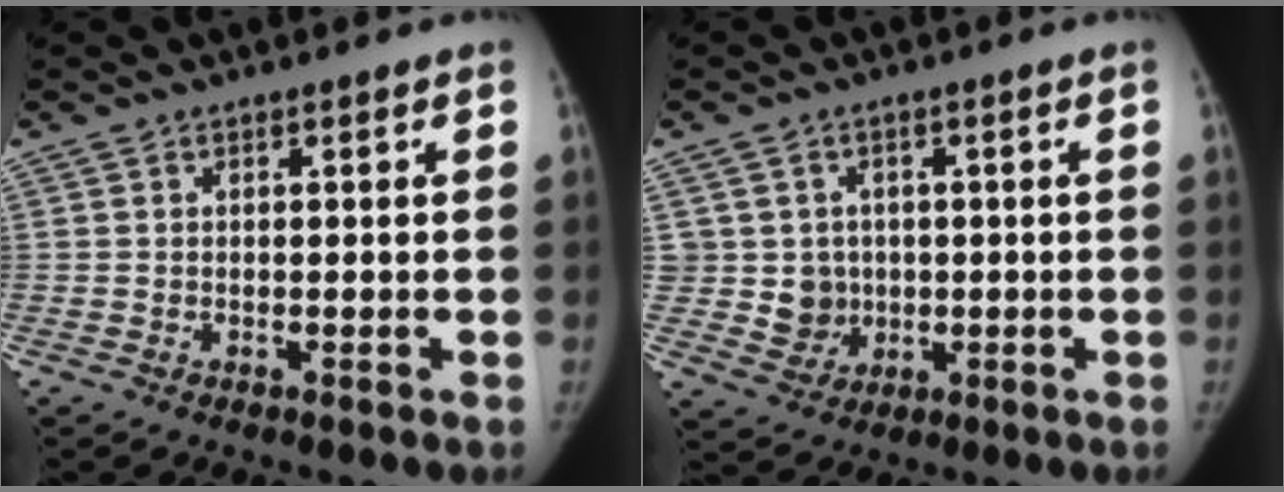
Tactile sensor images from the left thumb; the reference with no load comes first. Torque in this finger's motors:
{"motor_torque": [-0.09, 0.09, 0.18, -0.18, 0.00]}